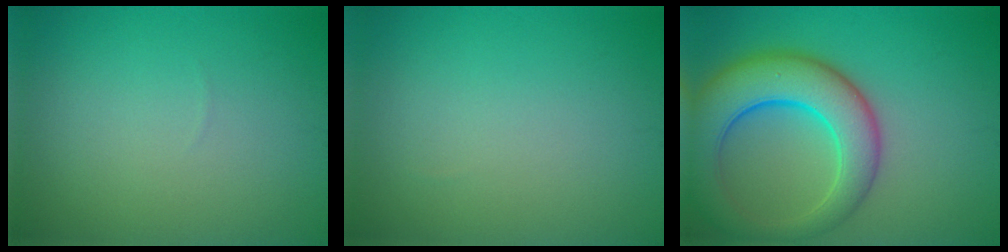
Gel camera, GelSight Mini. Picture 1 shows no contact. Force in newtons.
{"total": 0.0}
{"total": 8.9, "press": 8.9, "slide": 0.4}